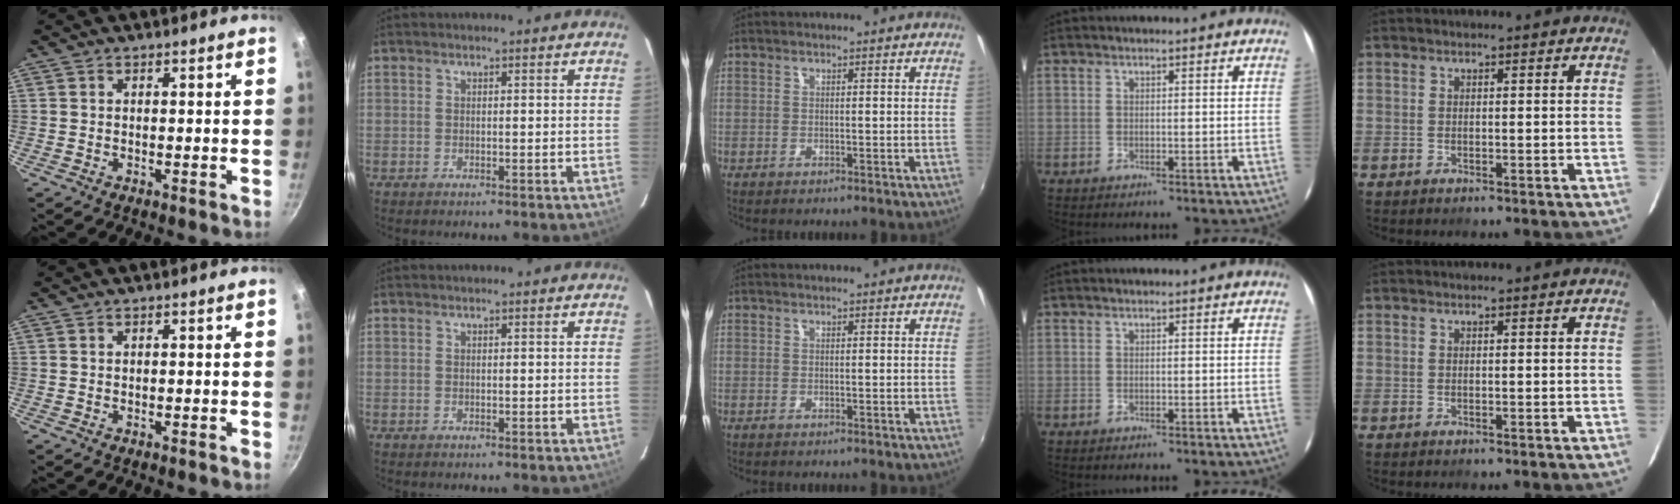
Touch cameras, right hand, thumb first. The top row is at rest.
{}